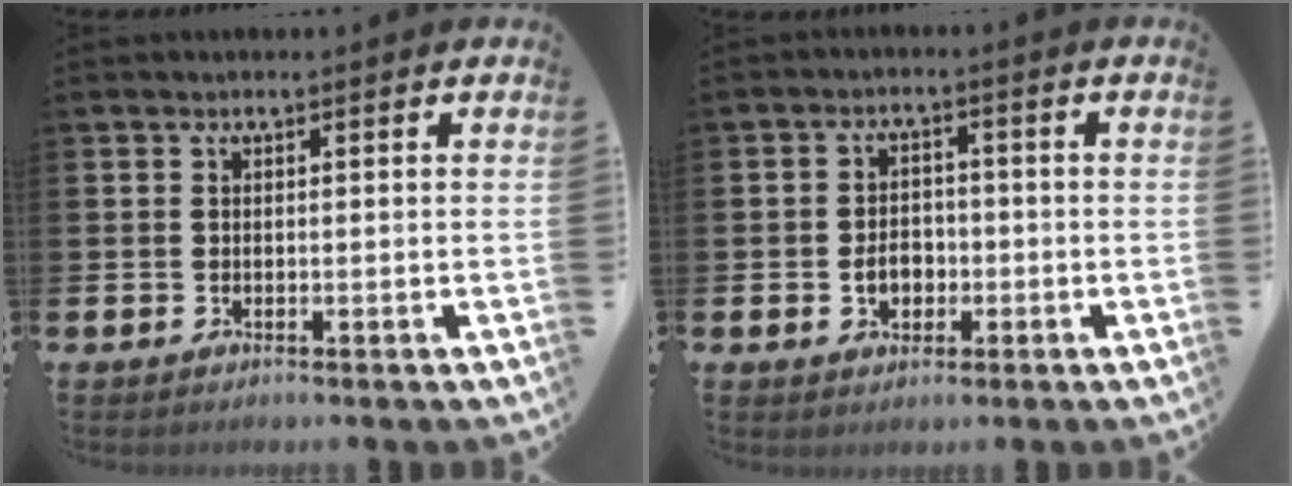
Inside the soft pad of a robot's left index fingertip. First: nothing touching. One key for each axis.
{"total": 3.5, "fx": -0.9, "fy": 2.7, "fz": 2.1, "tx": -0.025, "ty": -0.003, "tz": -0.025}